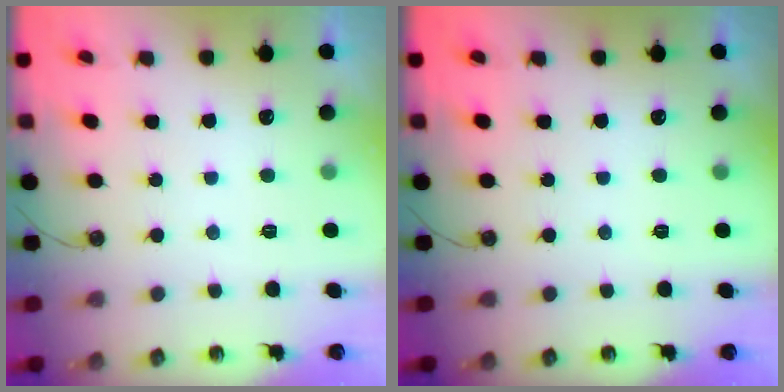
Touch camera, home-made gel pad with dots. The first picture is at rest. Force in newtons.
{"total": 0.0}